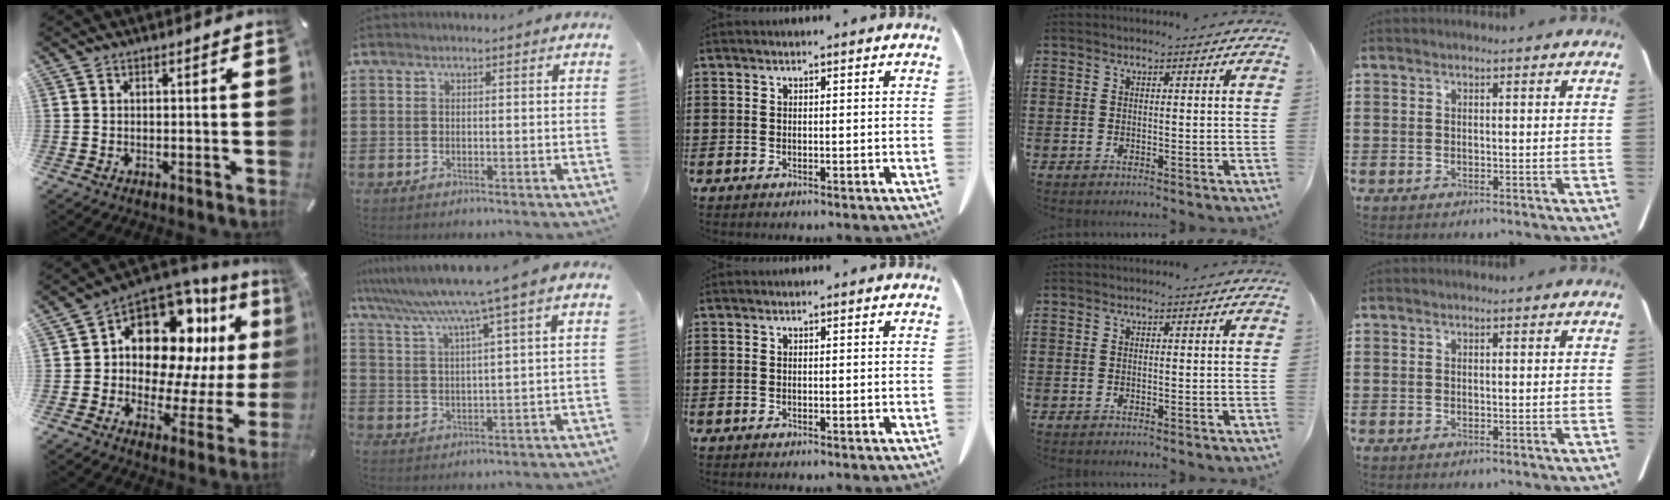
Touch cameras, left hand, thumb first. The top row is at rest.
{"thumb": {"total": 16.8, "force": [7.3, 11.2, 10.3], "torque": [-0.165, -0.067, 0.128]}, "index": {"total": 7.3, "force": [5.6, -1.5, 4.5], "torque": [-0.109, -0.039, 0.087]}}